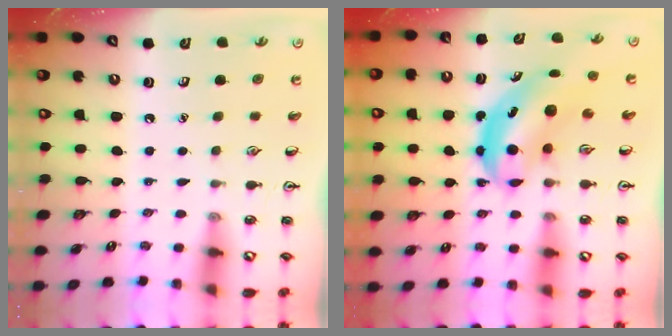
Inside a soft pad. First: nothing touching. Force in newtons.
{"total": 6.1, "press": 5.9, "slide": 1.6}